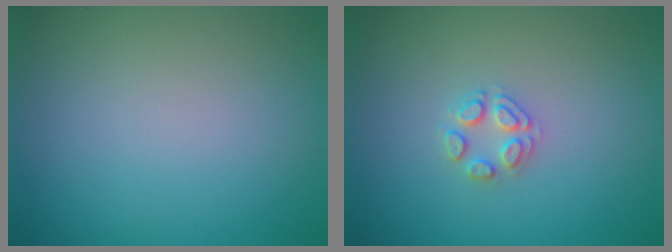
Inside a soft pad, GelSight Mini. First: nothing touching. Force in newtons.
{"total": 2.0, "press": 2.0, "slide": 0.1}